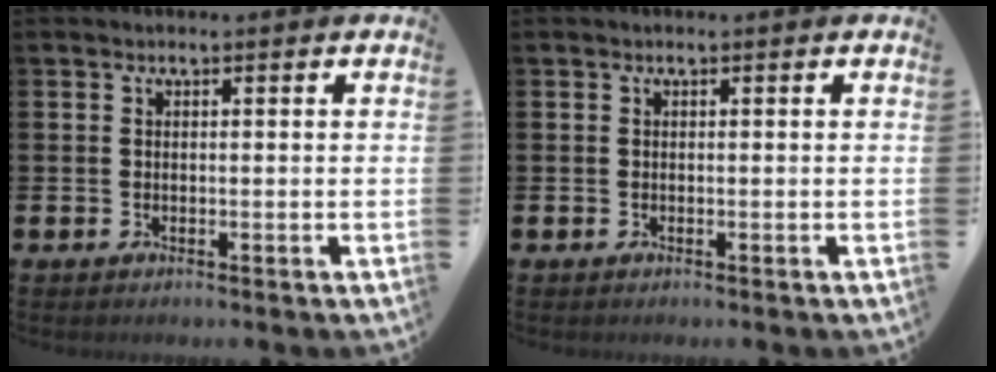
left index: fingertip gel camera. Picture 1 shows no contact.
{"total": 0.0}